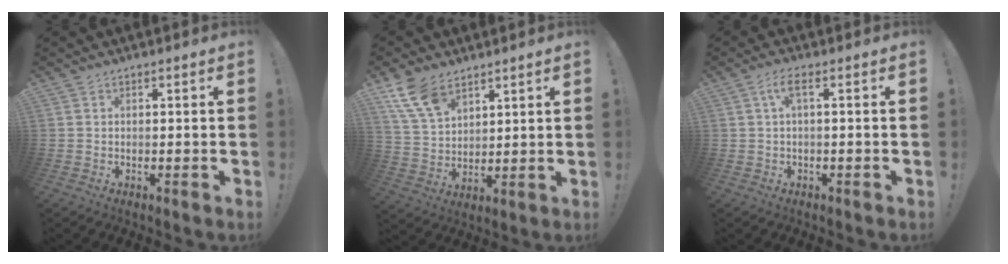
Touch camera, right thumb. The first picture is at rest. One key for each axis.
{"total": 11.4, "fx": 7.4, "fy": 6.3, "fz": 5.9, "tx": -0.115, "ty": -0.032, "tz": 0.147}
{"total": 3.9, "fx": 0.8, "fy": 0.9, "fz": 3.7, "tx": -0.070, "ty": 0.003, "tz": 0.012}